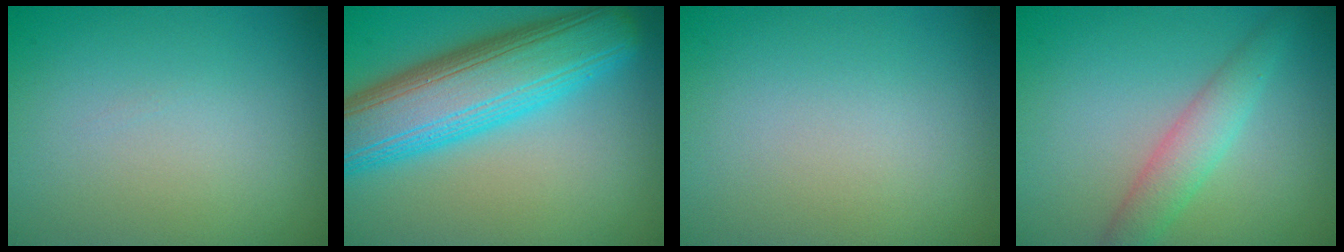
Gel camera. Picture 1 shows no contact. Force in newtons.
{"total": 10.8, "press": 10.8, "slide": 0.4}
{"total": 0.0}
{"total": 2.9, "press": 2.9, "slide": 0.1}